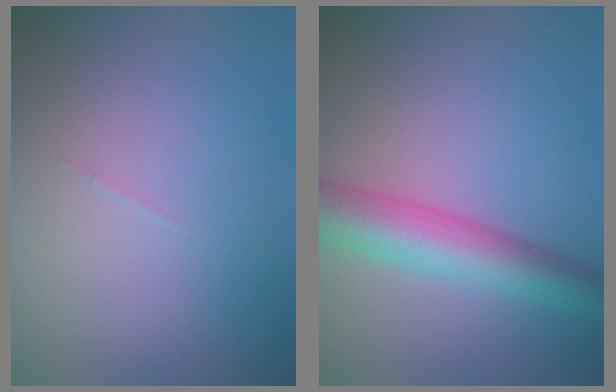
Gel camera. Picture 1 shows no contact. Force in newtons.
{"total": 5.6, "press": 5.6, "slide": 0.1}